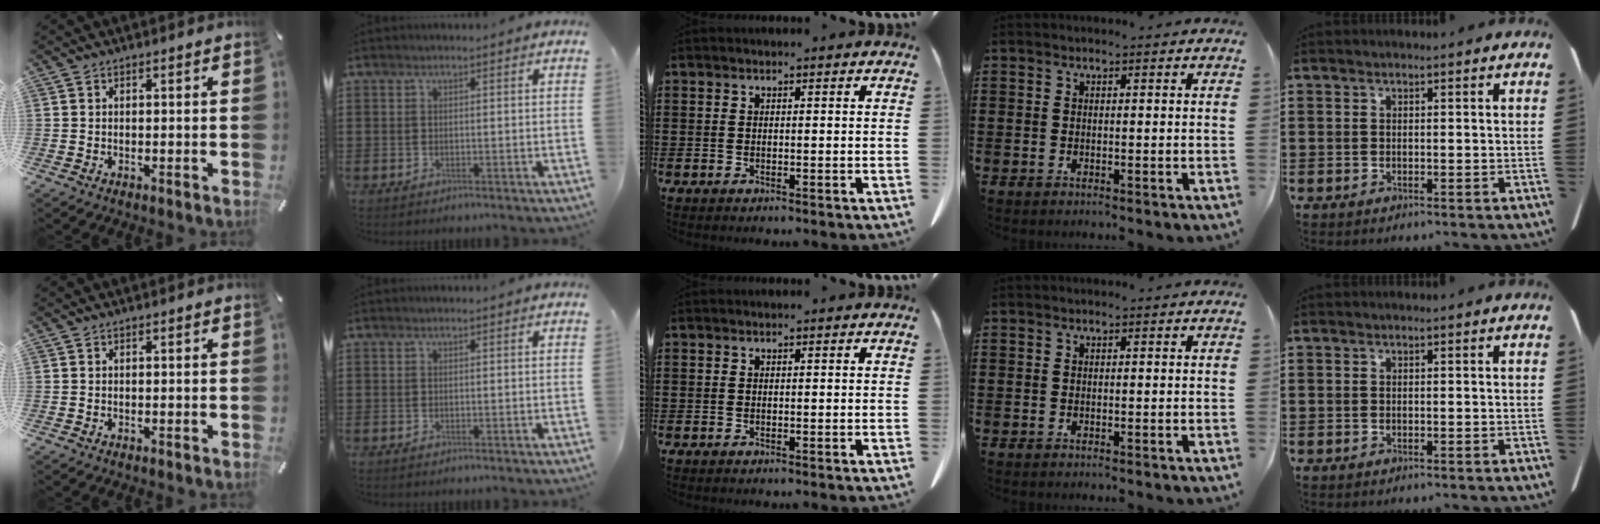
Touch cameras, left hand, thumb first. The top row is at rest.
{}